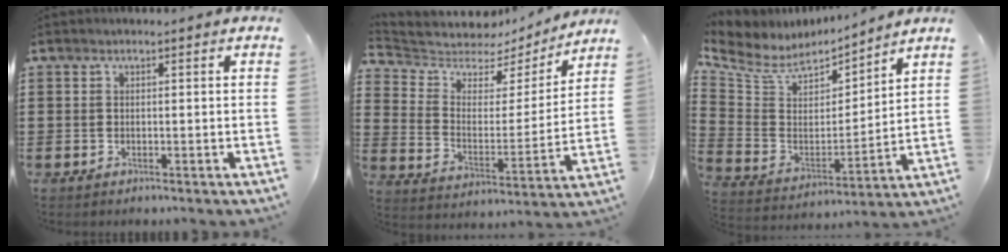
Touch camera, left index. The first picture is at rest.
{"total": 5.4, "force": [4.9, 2.3, 0.7], "torque": [-0.051, -0.038, 0.080]}
{"total": 6.7, "force": [5.7, 3.2, 1.5], "torque": [-0.070, -0.043, 0.098]}